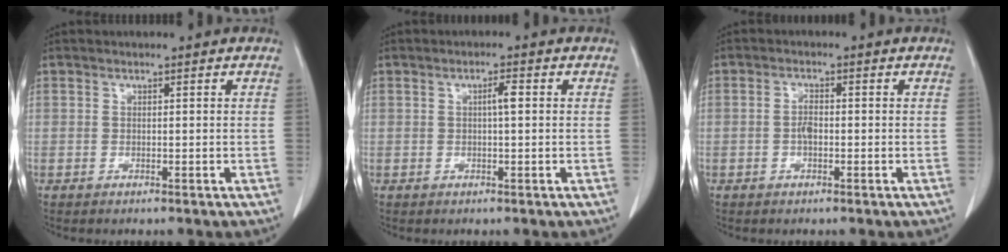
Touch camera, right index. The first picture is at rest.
{"total": 1.9, "force": [0.2, 0.2, 1.9], "torque": [-0.033, 0.004, 0.004]}
{"total": 1.9, "force": [-0.4, 0.8, 1.7], "torque": [-0.033, 0.003, -0.007]}